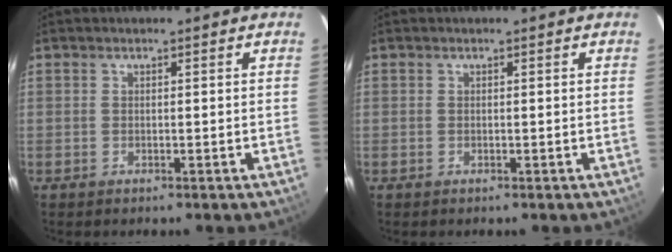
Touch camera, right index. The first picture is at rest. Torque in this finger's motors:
{"motor_torque": [0.00, 0.00, 0.00, 0.01]}